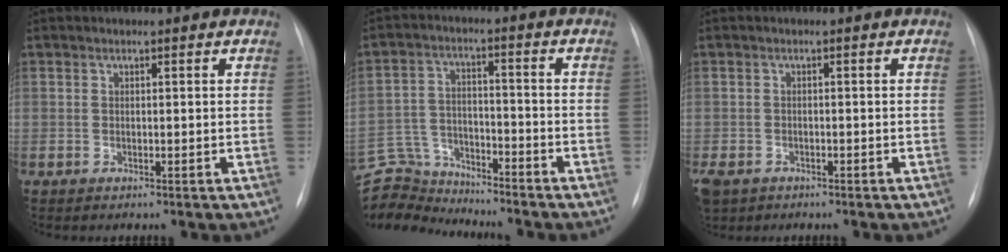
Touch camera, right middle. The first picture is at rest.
{"total": 11.3, "force": [-11.1, 2.1, 0.1], "torque": [-0.009, 0.030, -0.201]}
{"total": 7.6, "force": [-4.3, 5.6, 2.8], "torque": [-0.081, -0.004, -0.066]}